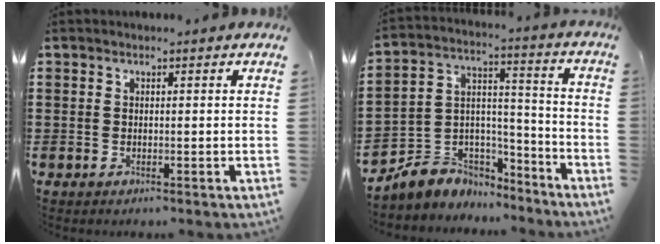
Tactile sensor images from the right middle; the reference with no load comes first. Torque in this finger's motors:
{"motor_torque": [2.14, 0.00, -0.94, -0.16]}